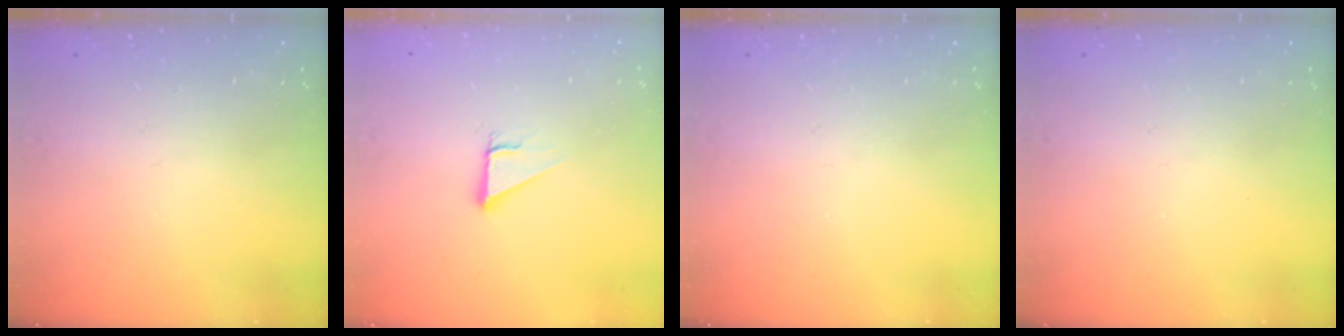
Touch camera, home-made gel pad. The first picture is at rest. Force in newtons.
{"total": 2.7, "press": 2.7, "slide": 0.3}
{"total": 0.0}
{"total": 0.0}